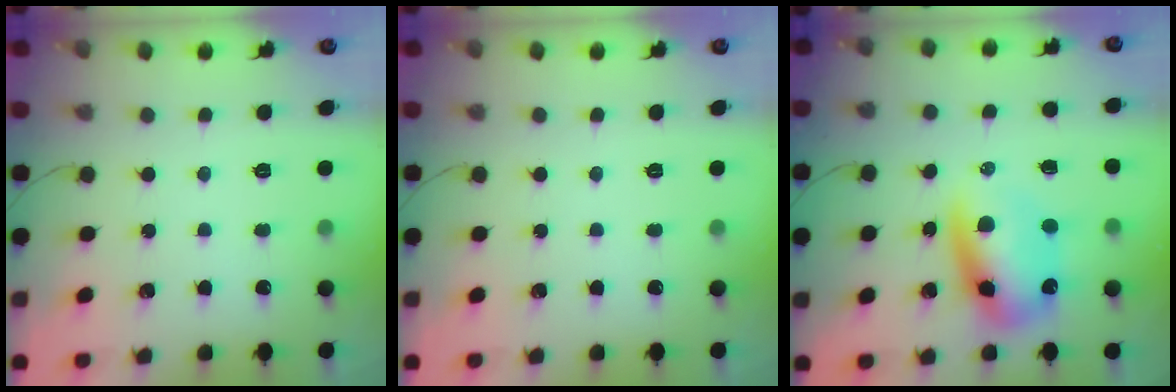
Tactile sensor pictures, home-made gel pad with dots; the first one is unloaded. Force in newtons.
{"total": 0.0}
{"total": 10.8, "press": 10.4, "slide": 2.7}